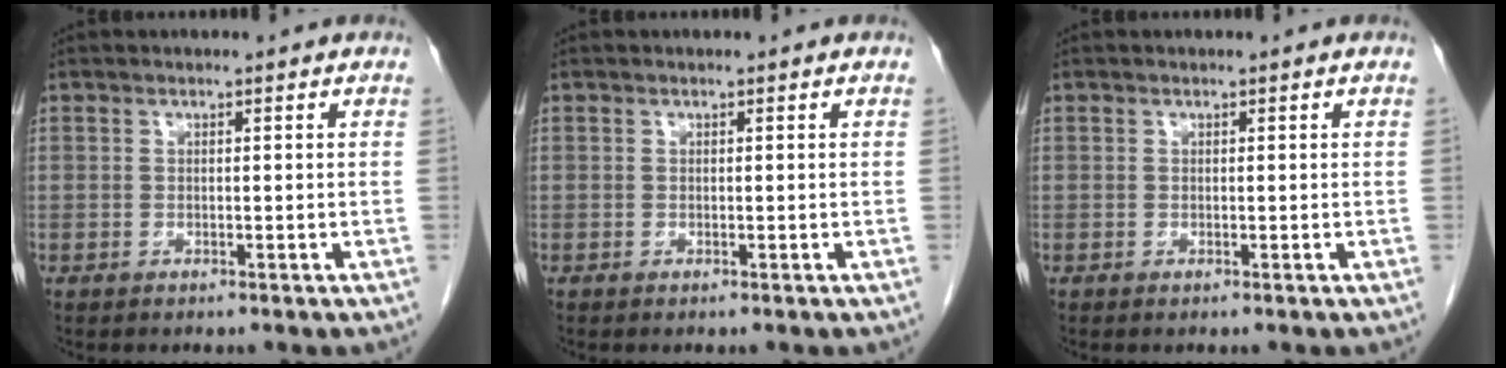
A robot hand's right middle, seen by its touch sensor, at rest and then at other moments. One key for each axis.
{"total": 0.0}
{"total": 0.0}